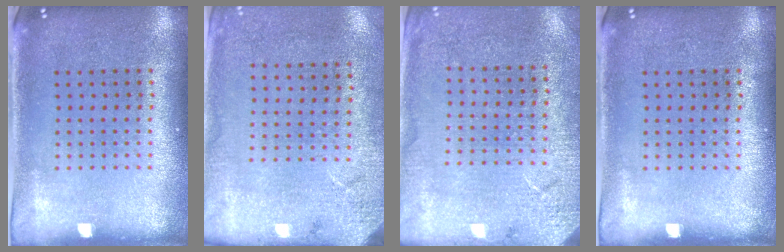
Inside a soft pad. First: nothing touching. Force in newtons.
{"total": 2.7, "press": 2.2, "slide": 1.6}
{"total": 2.6, "press": 2.6, "slide": 0.2}
{"total": 0.0}